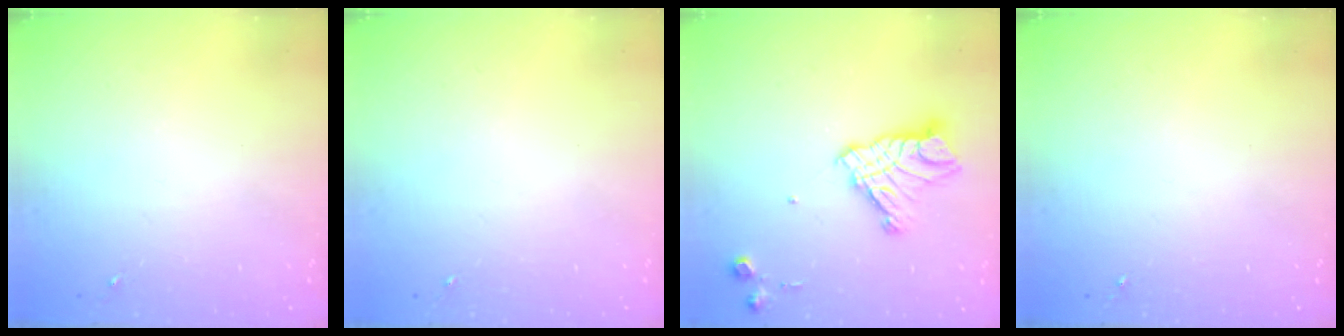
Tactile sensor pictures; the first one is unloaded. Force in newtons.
{"total": 0.0}
{"total": 14.5, "press": 14.5, "slide": 1.3}
{"total": 0.0}